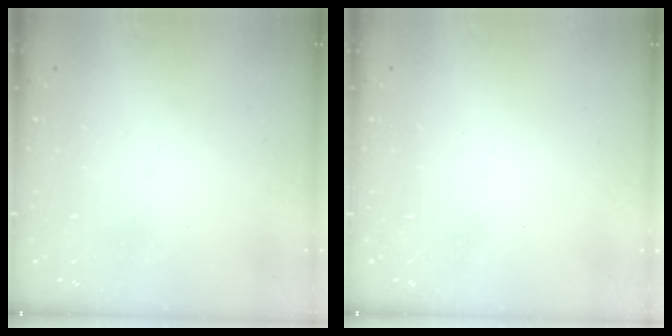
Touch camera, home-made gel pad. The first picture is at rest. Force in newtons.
{"total": 0.0}